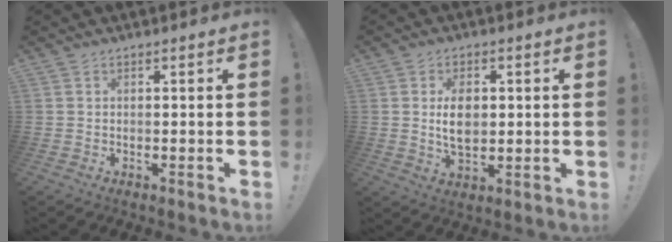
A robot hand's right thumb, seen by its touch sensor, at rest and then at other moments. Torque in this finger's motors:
{"motor_torque": [-0.07, 0.43, 0.37, -0.23, 0.09]}